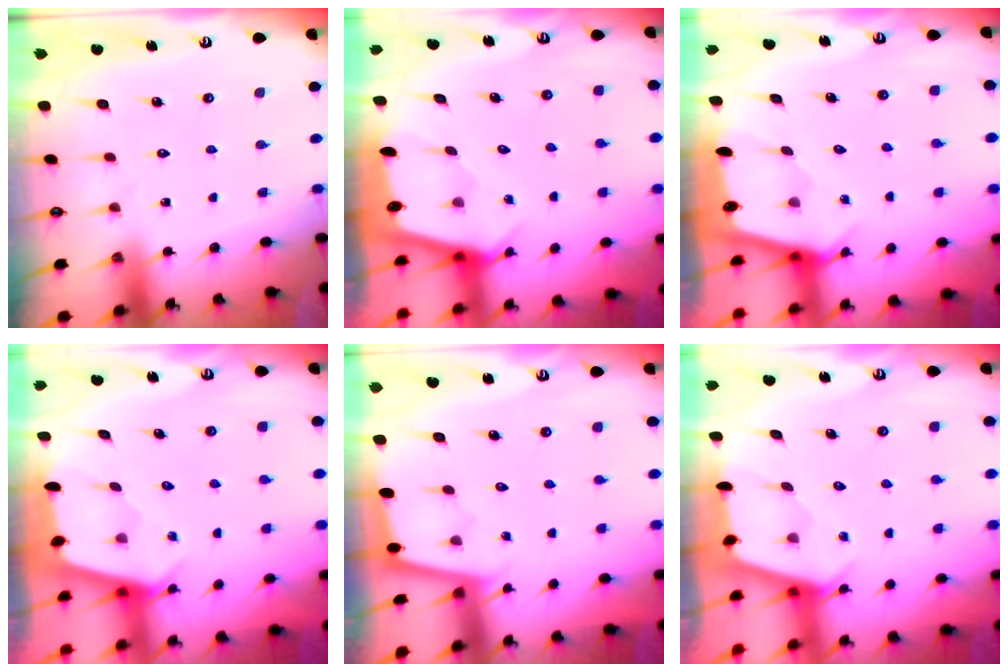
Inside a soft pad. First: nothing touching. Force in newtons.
{"total": 2.1, "press": 2.1, "slide": 0.1}
{"total": 2.1, "press": 2.1, "slide": 0.1}
{"total": 2.6, "press": 2.6, "slide": 0.3}
{"total": 1.7, "press": 1.7, "slide": 0.2}
{"total": 2.6, "press": 2.5, "slide": 0.3}